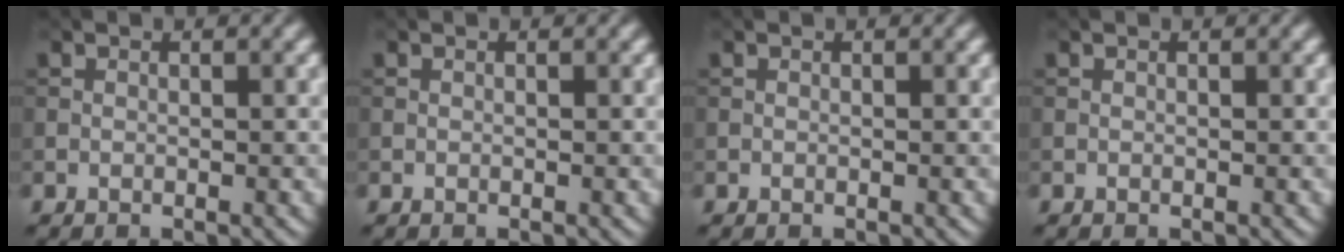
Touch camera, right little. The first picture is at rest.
{"total": 0.0}
{"total": 0.0}
{"total": 0.0}